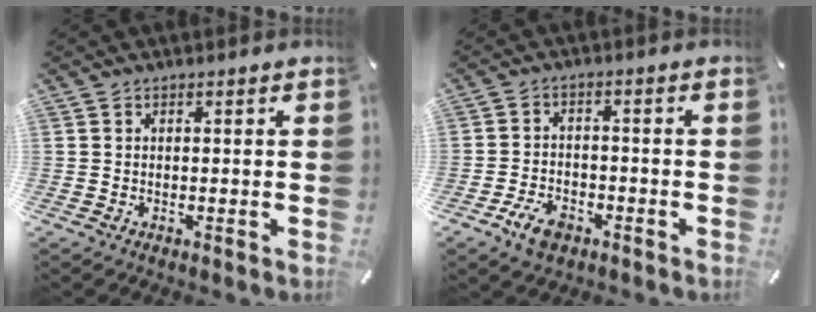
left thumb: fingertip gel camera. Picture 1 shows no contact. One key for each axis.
{"total": 5.8, "fx": -3.5, "fy": 3.7, "fz": 2.9, "tx": -0.060, "ty": 0.018, "tz": -0.066}